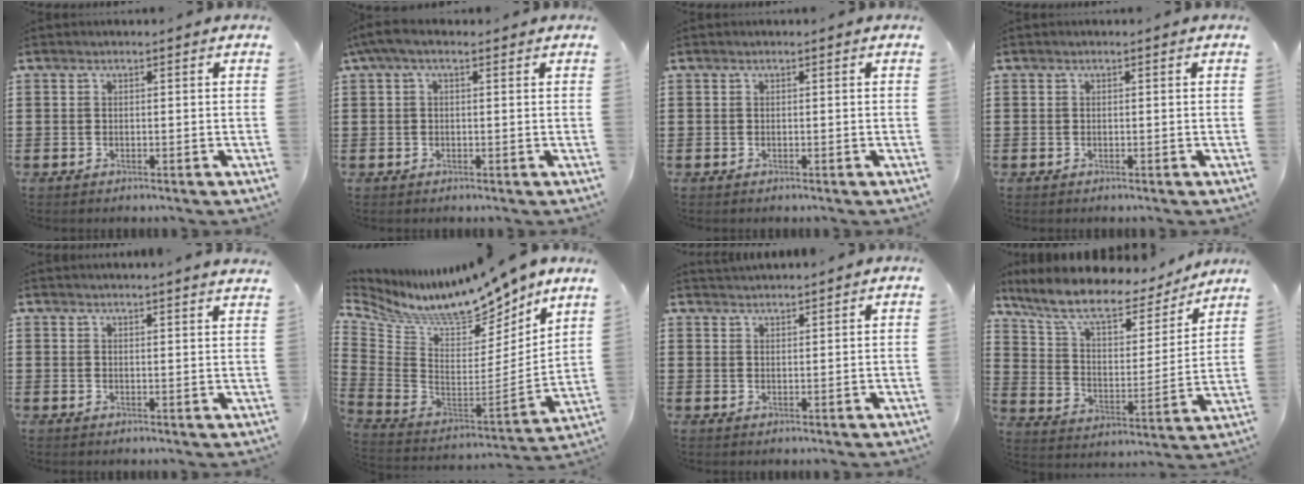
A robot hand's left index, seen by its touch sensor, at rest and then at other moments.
{"total": 2.4, "force": [0.5, 0.8, 2.2], "torque": [-0.041, 0.006, 0.008]}
{"total": 0.0}
{"total": 0.0}
{"total": 2.2, "force": [2.1, -0.5, 0.2], "torque": [-0.008, -0.004, 0.040]}
{"total": 10.5, "force": [9.4, 2.2, 4.3], "torque": [-0.108, -0.076, 0.159]}
{"total": 1.6, "force": [1.6, -0.1, -0.1], "torque": [-0.001, 0.001, 0.032]}
{"total": 10.0, "force": [8.2, 2.7, 4.9], "torque": [-0.132, -0.043, 0.143]}